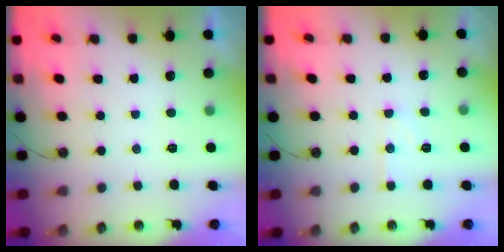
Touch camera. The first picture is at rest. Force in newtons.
{"total": 6.7, "press": 6.7, "slide": 0.4}